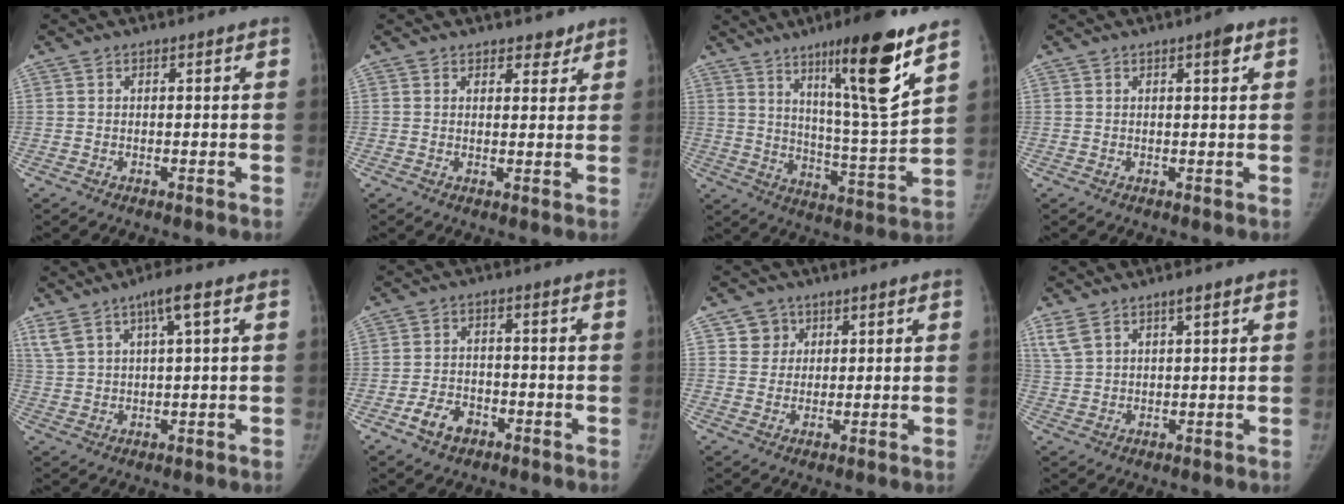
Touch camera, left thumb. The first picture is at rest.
{"total": 2.7, "force": [2.1, 1.5, 0.6], "torque": [0.013, -0.013, 0.027]}
{"total": 19.0, "force": [10.8, 1.8, 15.5], "torque": [-0.224, -0.065, 0.176]}
{"total": 2.1, "force": [1.1, 0.4, 1.8], "torque": [-0.023, -0.003, 0.014]}
{"total": 7.3, "force": [4.1, 1.5, 5.8], "torque": [-0.116, -0.003, 0.082]}
{"total": 5.7, "force": [-3.1, 3.9, 2.8], "torque": [-0.040, 0.021, -0.053]}
{"total": 4.1, "force": [1.7, 3.8, -0.3], "torque": [0.034, -0.006, 0.024]}
{"total": 5.4, "force": [3.5, 2.1, 3.5], "torque": [-0.069, -0.004, 0.072]}